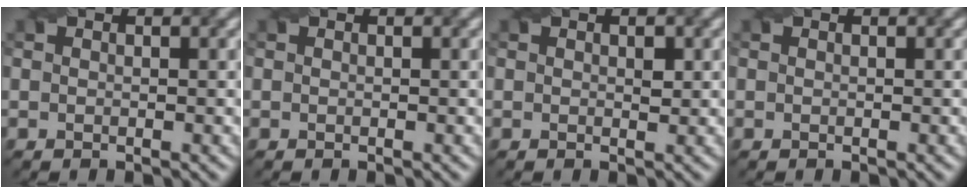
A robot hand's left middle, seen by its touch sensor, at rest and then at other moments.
{"total": 0.0}
{"total": 0.8, "force": [0.2, 0.5, 0.7], "torque": [-0.006, -0.003, 0.005]}
{"total": 0.0}